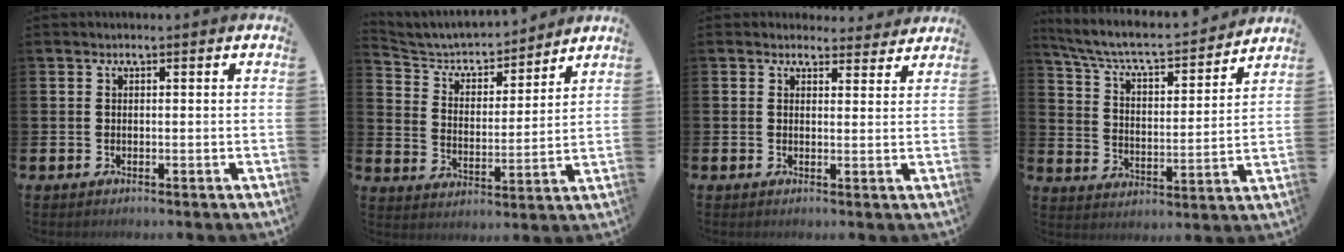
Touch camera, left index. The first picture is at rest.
{"total": 5.6, "force": [5.2, 1.7, 1.0], "torque": [-0.056, -0.039, 0.086]}
{"total": 2.5, "force": [2.4, 0.9, 0.0], "torque": [0.005, -0.013, 0.040]}
{"total": 7.2, "force": [6.6, 1.5, 2.7], "torque": [-0.090, -0.048, 0.108]}